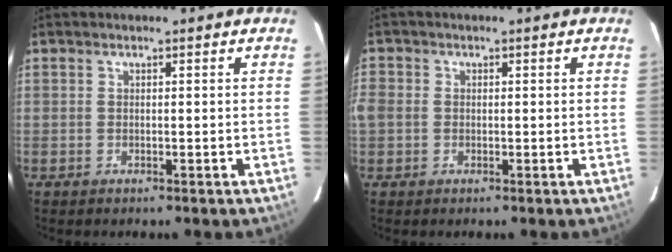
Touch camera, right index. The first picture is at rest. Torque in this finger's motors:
{"motor_torque": [0.43, 0.05, 0.20, 0.04]}